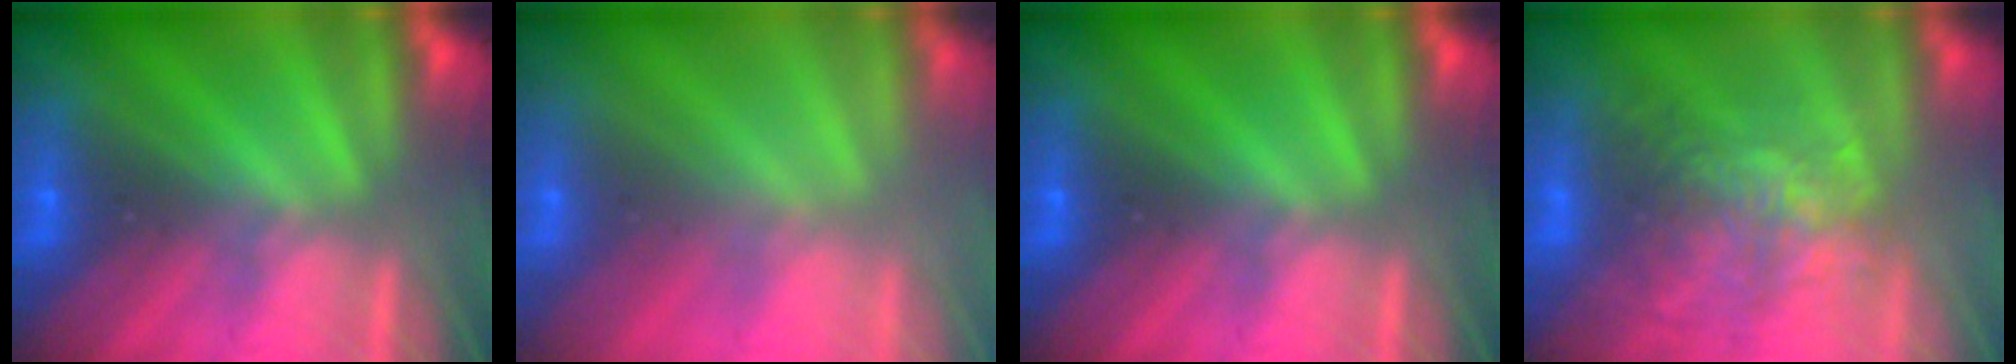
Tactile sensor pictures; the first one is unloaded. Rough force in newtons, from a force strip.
{"total": 2.9}
{"total": 0.0}
{"total": 3.5}